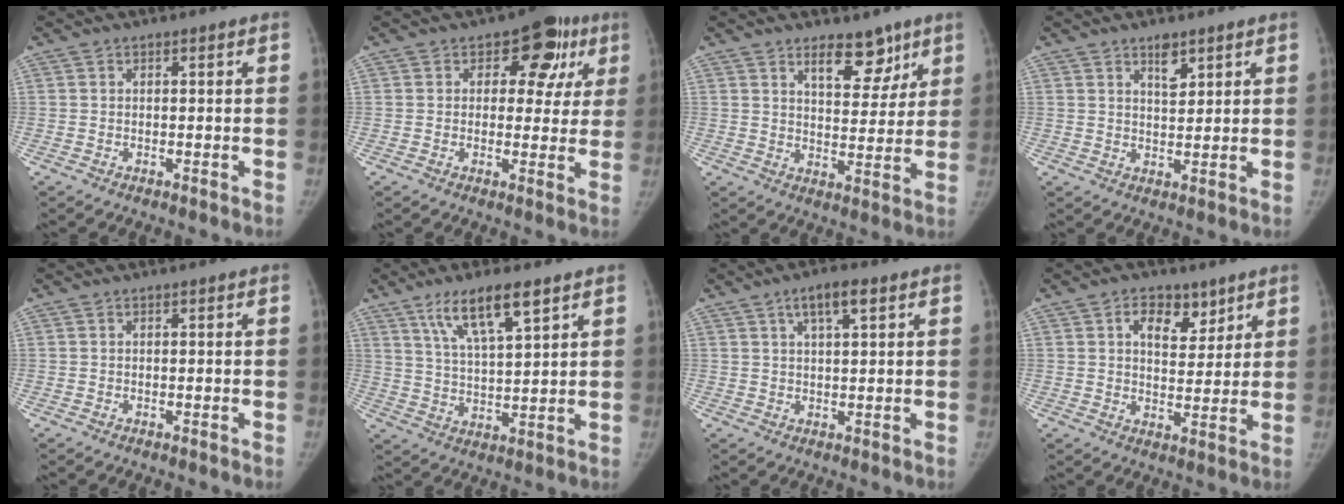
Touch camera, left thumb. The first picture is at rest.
{"total": 9.7, "force": [3.7, 6.6, 6.1], "torque": [-0.011, -0.003, 0.037]}
{"total": 8.3, "force": [5.6, 4.1, 4.6], "torque": [-0.029, -0.038, 0.086]}
{"total": 3.8, "force": [2.5, 1.8, 2.3], "torque": [-0.023, -0.017, 0.041]}
{"total": 0.0}
{"total": 10.4, "force": [6.4, 2.4, 7.8], "torque": [-0.133, -0.027, 0.123]}
{"total": 4.9, "force": [2.5, 1.4, 3.9], "torque": [-0.062, -0.001, 0.043]}
{"total": 7.4, "force": [4.0, 4.7, 4.1], "torque": [-0.031, -0.021, 0.061]}